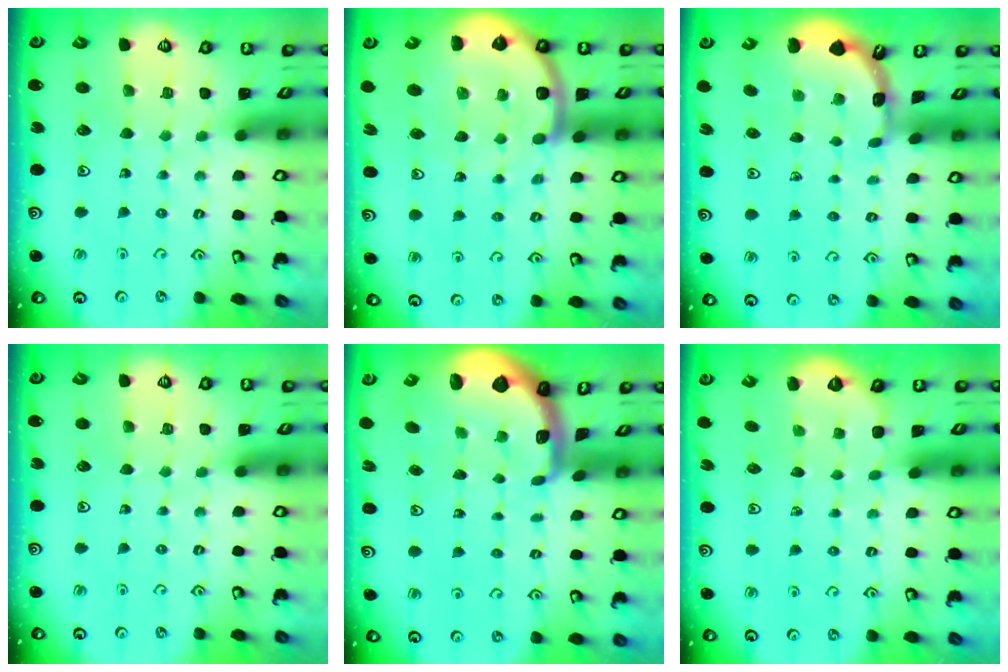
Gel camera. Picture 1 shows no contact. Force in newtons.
{"total": 10.1, "press": 9.9, "slide": 2.0}
{"total": 1.7, "press": 1.7, "slide": 0.1}
{"total": 0.0}
{"total": 2.7, "press": 1.7, "slide": 2.1}
{"total": 1.6, "press": 0.7, "slide": 1.5}